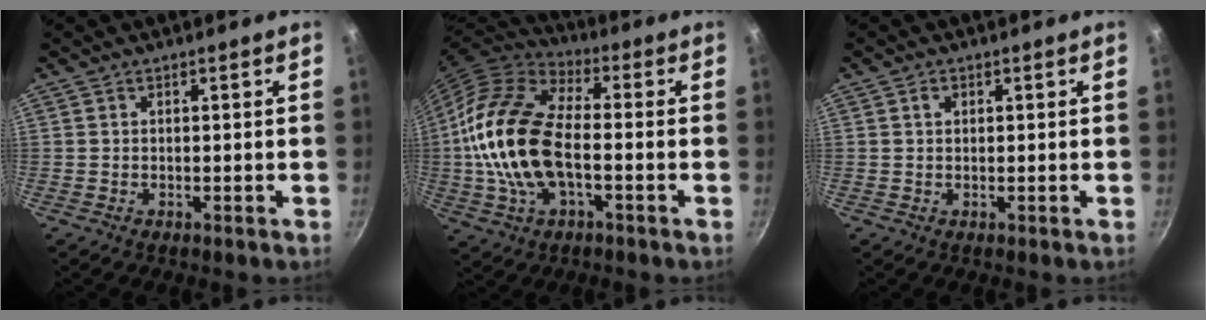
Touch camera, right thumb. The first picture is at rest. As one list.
[{"total": 19.3, "force": [-2.0, 10.2, 16.2], "torque": [-0.311, 0.032, -0.051]}, {"total": 1.4, "force": [0.5, 1.0, 0.7], "torque": [-0.009, 0.005, 0.008]}]